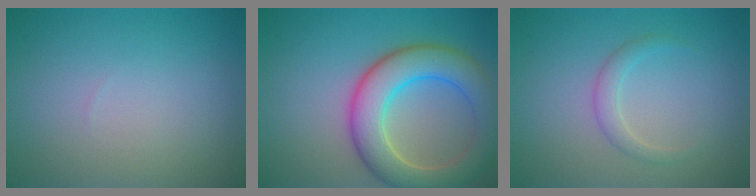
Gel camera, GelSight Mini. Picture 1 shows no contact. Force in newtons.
{"total": 7.7, "press": 7.7, "slide": 0.9}
{"total": 1.5, "press": 1.5, "slide": 0.1}